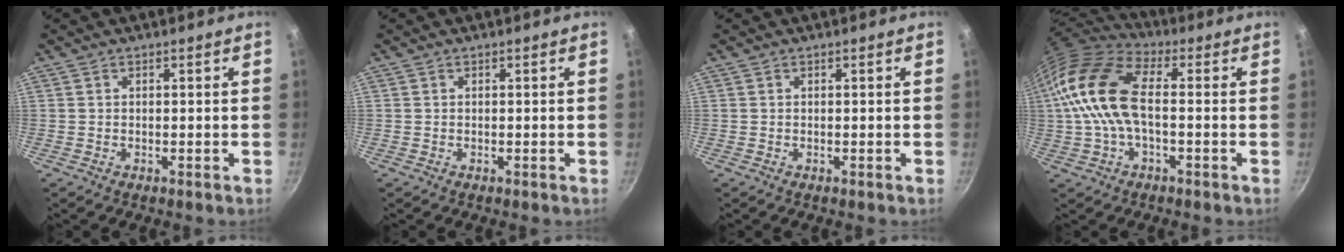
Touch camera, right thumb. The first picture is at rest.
{"total": 0.0}
{"total": 0.0}
{"total": 15.5, "force": [0.3, 8.3, 13.1], "torque": [-0.255, 0.030, -0.010]}